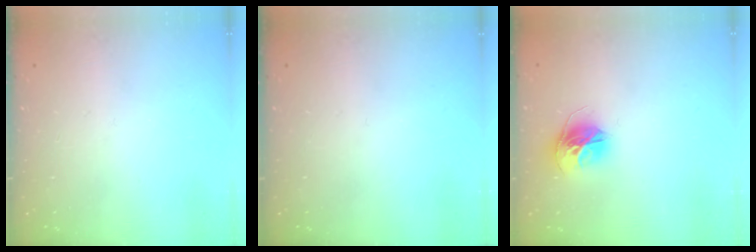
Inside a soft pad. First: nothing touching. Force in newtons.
{"total": 0.0}
{"total": 12.0, "press": 12.0, "slide": 1.2}